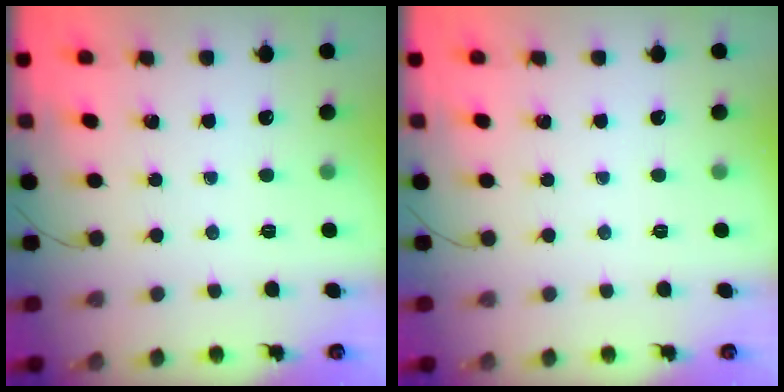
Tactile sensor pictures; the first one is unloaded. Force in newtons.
{"total": 0.0}